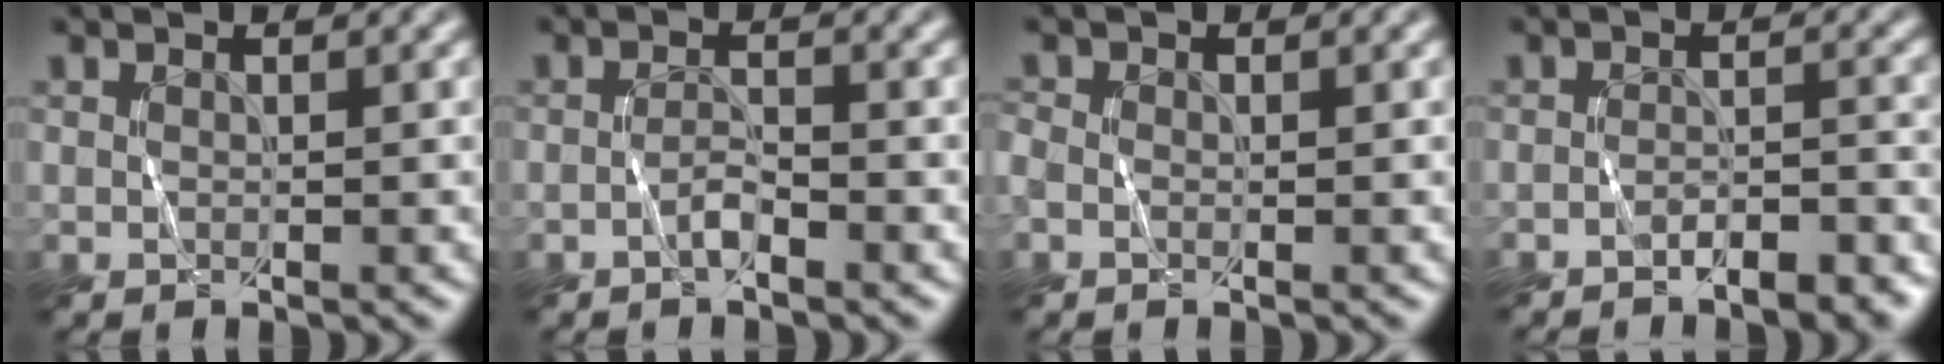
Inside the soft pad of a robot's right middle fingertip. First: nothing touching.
{"total": 1.3, "force": [-1.2, 0.1, 0.6], "torque": [-0.011, 0.006, -0.023]}
{"total": 0.9, "force": [-0.3, 0.8, 0.5], "torque": [-0.005, 0.001, -0.005]}
{"total": 3.1, "force": [-2.6, 0.6, 1.6], "torque": [-0.021, 0.004, -0.039]}